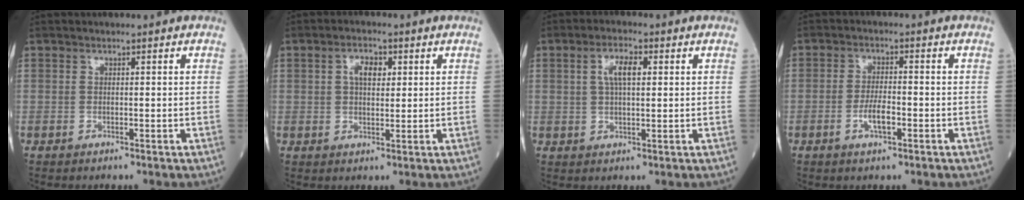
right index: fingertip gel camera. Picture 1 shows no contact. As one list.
[{"total": 4.0, "force": [1.3, 2.0, 3.2], "torque": [-0.058, 0.008, 0.022]}, {"total": 4.8, "force": [1.4, 1.5, 4.3], "torque": [-0.085, 0.010, 0.027]}, {"total": 4.0, "force": [-1.5, 1.0, 3.6], "torque": [-0.070, 0.001, -0.026]}]